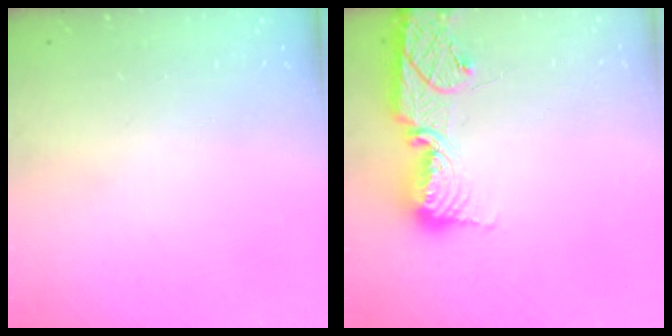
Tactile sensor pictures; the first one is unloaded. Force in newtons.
{"total": 14.0, "press": 14.0, "slide": 1.1}